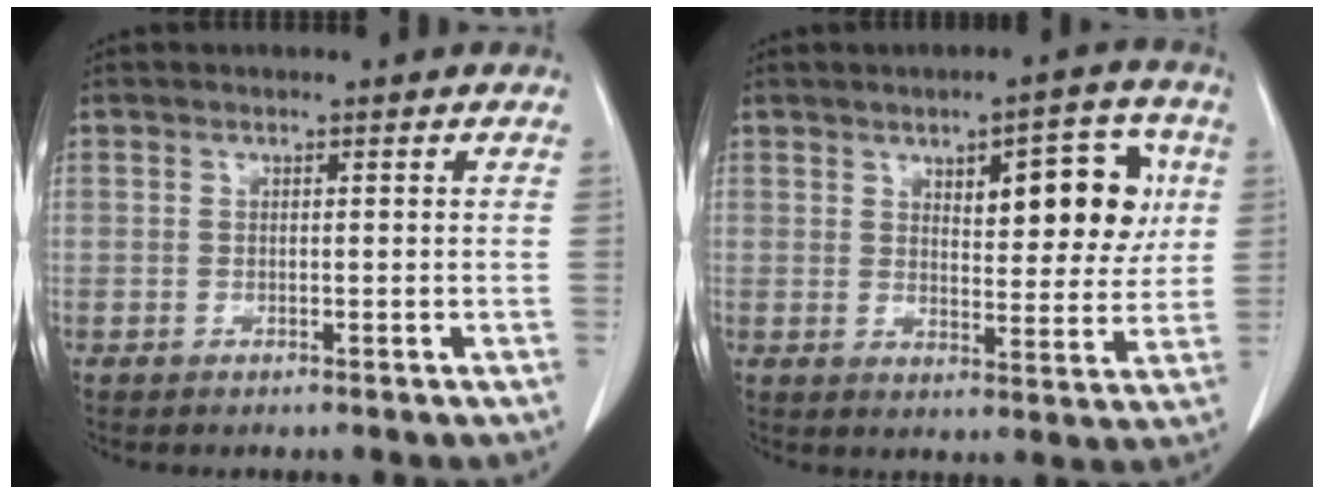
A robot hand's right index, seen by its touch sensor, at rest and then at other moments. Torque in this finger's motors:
{"motor_torque": [0.22, 0.12, 0.11, 0.04]}